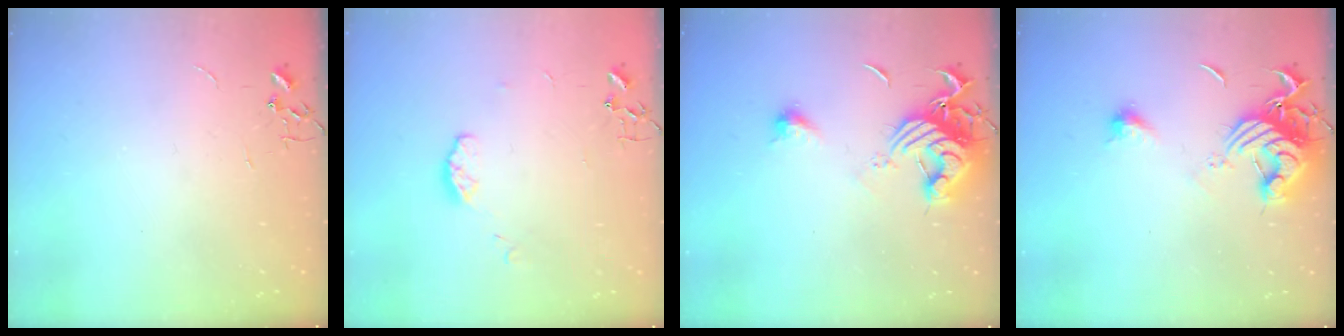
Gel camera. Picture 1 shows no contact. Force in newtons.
{"total": 6.0, "press": 6.0, "slide": 0.5}
{"total": 12.7, "press": 12.7, "slide": 0.9}
{"total": 12.7, "press": 12.7, "slide": 0.9}